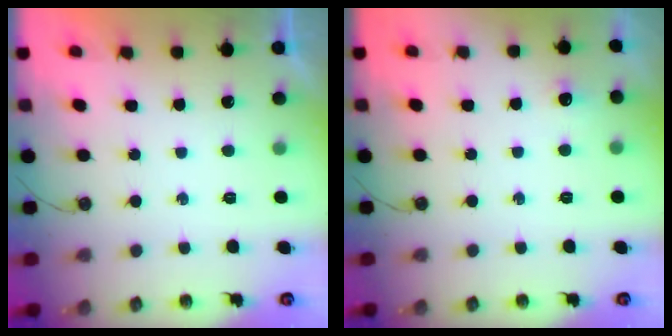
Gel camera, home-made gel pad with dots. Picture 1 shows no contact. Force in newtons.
{"total": 4.9, "press": 4.8, "slide": 1.1}